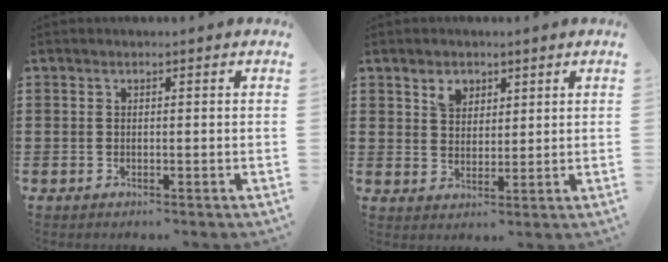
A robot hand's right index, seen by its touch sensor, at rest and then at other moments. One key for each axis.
{"total": 3.4, "fx": 2.3, "fy": 2.2, "fz": 1.3, "tx": -0.034, "ty": 0.005, "tz": 0.043}